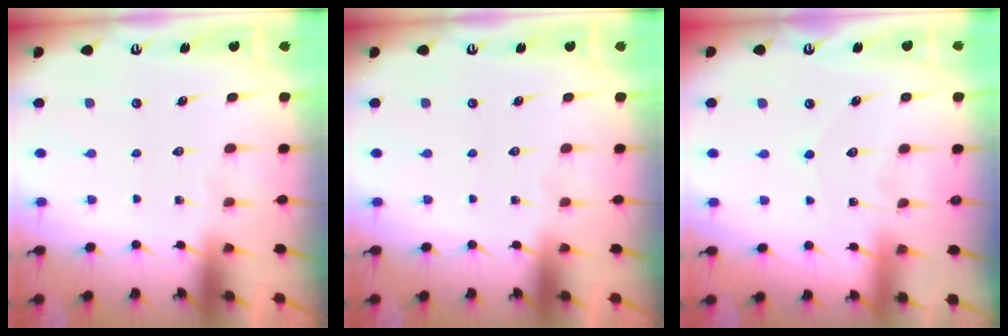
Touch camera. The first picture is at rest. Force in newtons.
{"total": 0.0}
{"total": 3.0, "press": 3.0, "slide": 0.3}